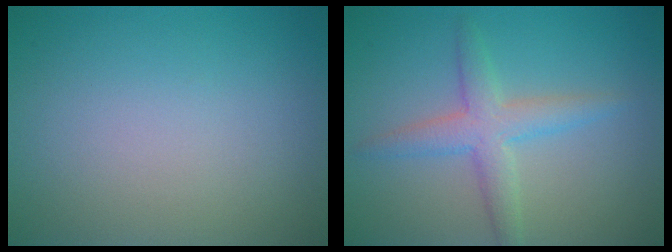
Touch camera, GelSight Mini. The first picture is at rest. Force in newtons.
{"total": 3.5, "press": 3.5, "slide": 0.2}